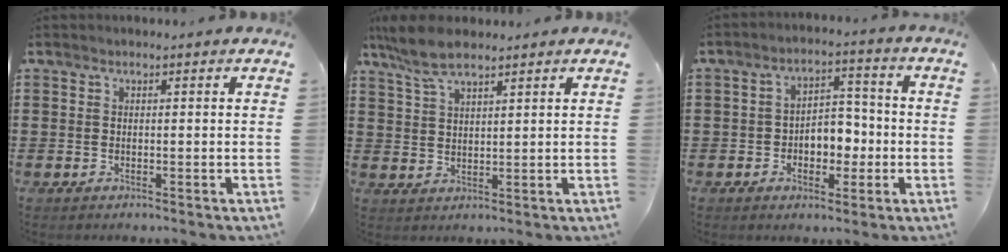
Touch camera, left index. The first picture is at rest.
{"total": 6.0, "force": [4.4, 1.8, 3.6], "torque": [-0.081, 0.002, 0.082]}
{"total": 5.2, "force": [-1.3, 3.7, 3.4], "torque": [-0.053, 0.005, -0.032]}